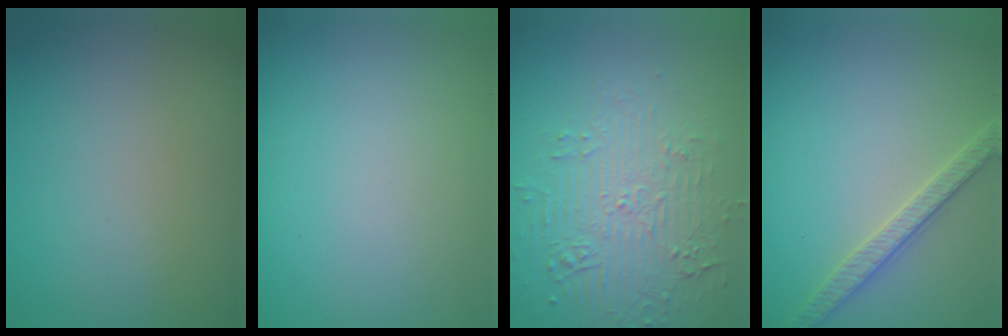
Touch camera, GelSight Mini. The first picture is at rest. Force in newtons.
{"total": 0.0}
{"total": 5.2, "press": 3.7, "slide": 3.7}
{"total": 2.6, "press": 2.5, "slide": 0.5}